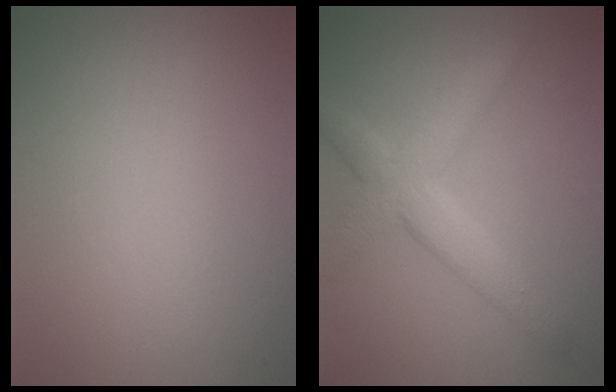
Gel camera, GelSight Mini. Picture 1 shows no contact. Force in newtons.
{"total": 4.4, "press": 4.4, "slide": 0.3}